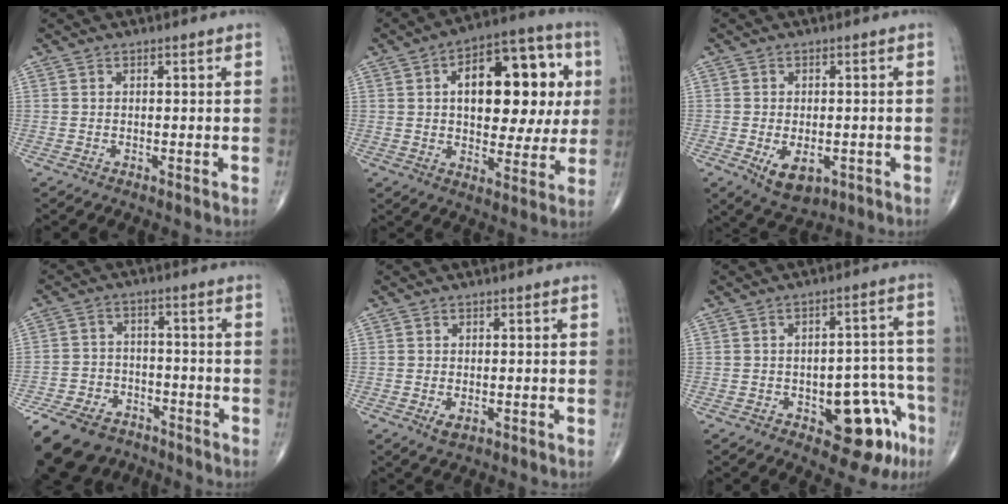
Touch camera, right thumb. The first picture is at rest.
{"total": 20.8, "force": [4.0, 11.3, 17.0], "torque": [-0.199, 0.018, 0.054]}
{"total": 6.6, "force": [-2.1, 3.9, 4.9], "torque": [-0.068, -0.001, -0.020]}
{"total": 18.8, "force": [-13.5, 10.8, 7.5], "torque": [-0.186, 0.037, -0.214]}
{"total": 2.3, "force": [-0.7, 1.2, 1.7], "torque": [-0.028, -0.001, -0.008]}
{"total": 12.8, "force": [-5.7, 6.4, 9.5], "torque": [-0.071, 0.050, -0.064]}